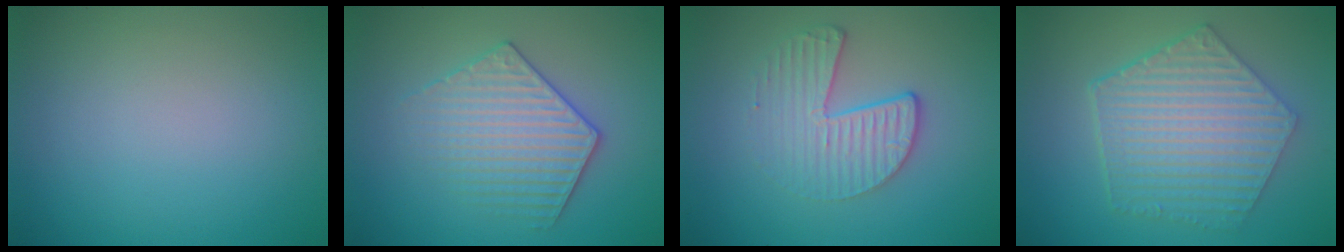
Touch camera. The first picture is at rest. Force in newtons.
{"total": 3.6, "press": 3.5, "slide": 0.5}
{"total": 3.6, "press": 2.7, "slide": 2.4}
{"total": 6.8, "press": 5.0, "slide": 4.6}